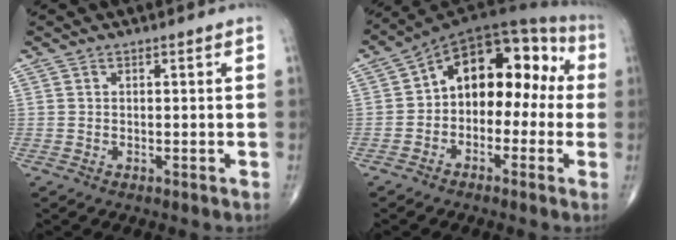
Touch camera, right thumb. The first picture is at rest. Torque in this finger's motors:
{"motor_torque": [-0.34, 1.60, 1.39, 0.10, 0.28]}